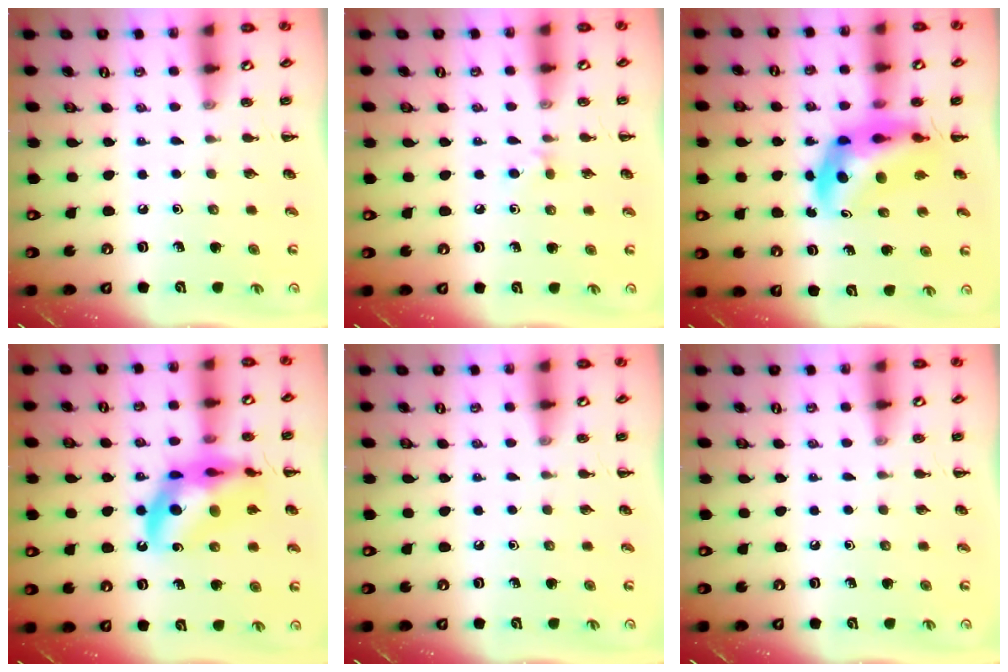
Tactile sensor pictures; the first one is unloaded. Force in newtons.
{"total": 4.5, "press": 4.1, "slide": 1.8}
{"total": 9.0, "press": 8.6, "slide": 2.8}
{"total": 17.3, "press": 16.8, "slide": 4.0}
{"total": 0.0}
{"total": 0.0}